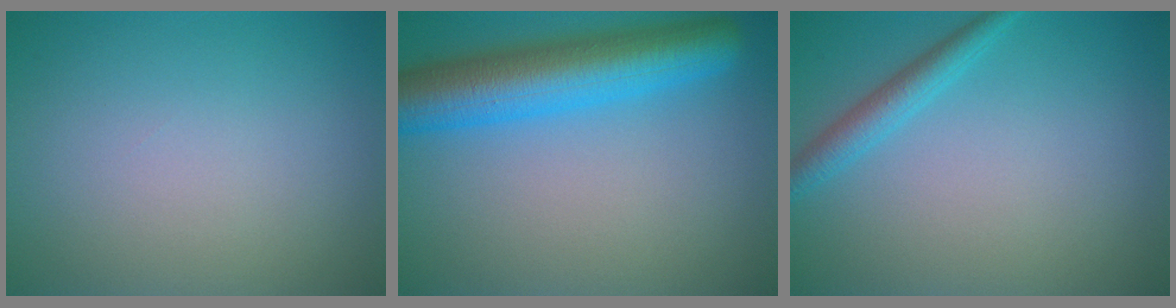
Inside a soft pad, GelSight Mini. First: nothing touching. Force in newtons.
{"total": 8.2, "press": 8.2, "slide": 0.3}
{"total": 2.2, "press": 2.2, "slide": 0.2}